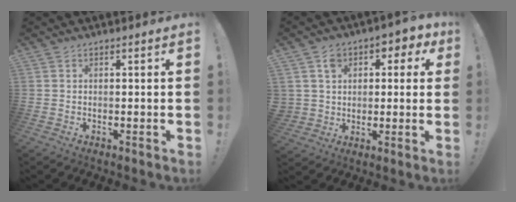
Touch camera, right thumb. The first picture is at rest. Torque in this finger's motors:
{"motor_torque": [0.82, 0.81, 0.11, 0.05, 0.20]}